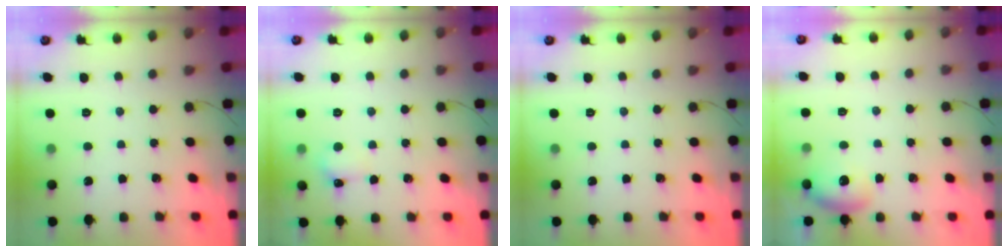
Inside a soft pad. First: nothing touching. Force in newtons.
{"total": 4.9, "press": 4.6, "slide": 1.5}
{"total": 0.0}
{"total": 10.2, "press": 9.3, "slide": 4.3}